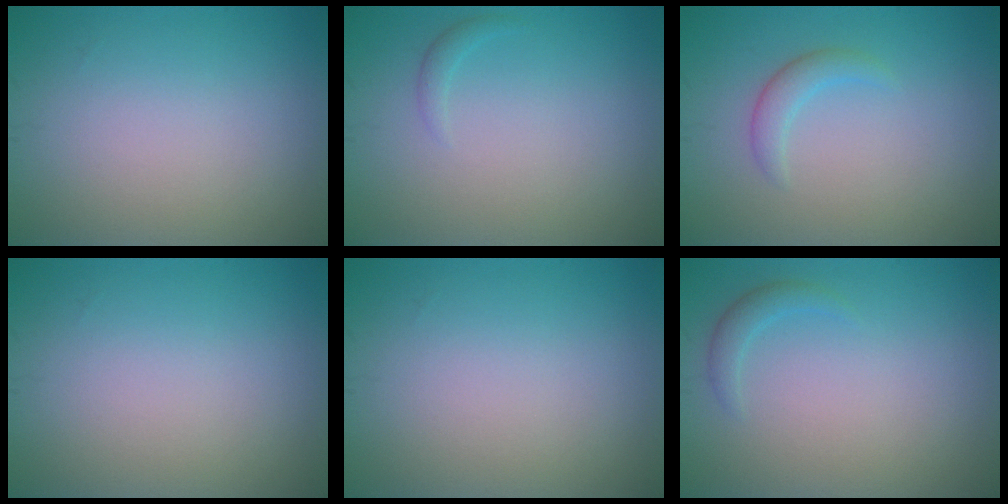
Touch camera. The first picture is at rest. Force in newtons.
{"total": 0.7, "press": 0.7, "slide": 0.1}
{"total": 1.7, "press": 1.7, "slide": 0.2}
{"total": 0.0}
{"total": 0.0}
{"total": 1.3, "press": 1.3, "slide": 0.2}